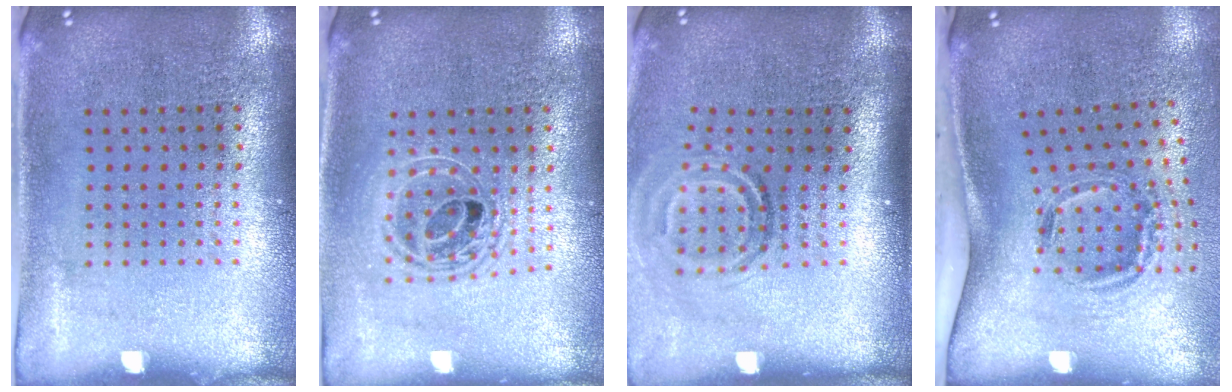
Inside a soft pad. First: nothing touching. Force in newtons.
{"total": 1.7, "press": 1.4, "slide": 0.9}
{"total": 1.8, "press": 1.2, "slide": 1.4}
{"total": 1.9, "press": 1.2, "slide": 1.5}